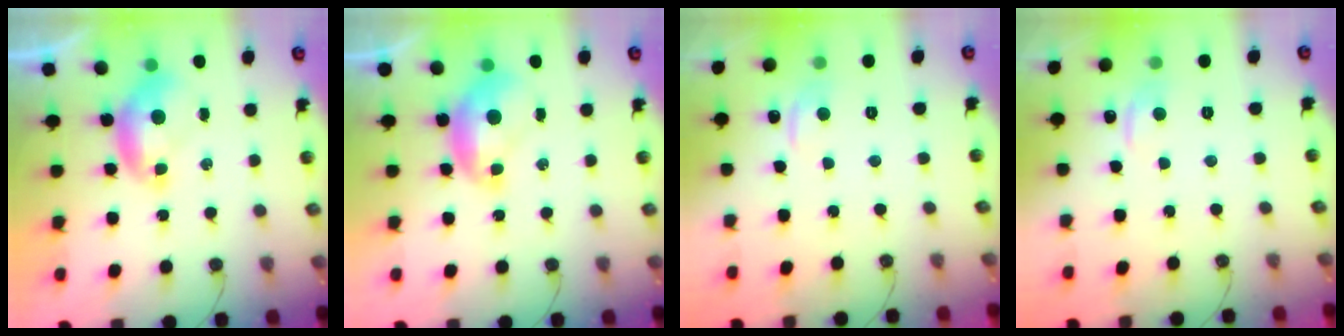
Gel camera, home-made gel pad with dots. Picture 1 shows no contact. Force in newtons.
{"total": 1.6, "press": 1.5, "slide": 0.2}
{"total": 1.6, "press": 1.3, "slide": 0.8}
{"total": 1.6, "press": 1.3, "slide": 0.8}